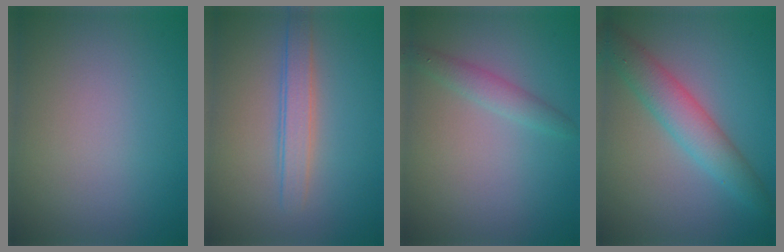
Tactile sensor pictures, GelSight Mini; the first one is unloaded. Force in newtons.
{"total": 2.4, "press": 2.4, "slide": 0.2}
{"total": 1.8, "press": 1.8, "slide": 0.0}
{"total": 4.4, "press": 4.4, "slide": 0.3}